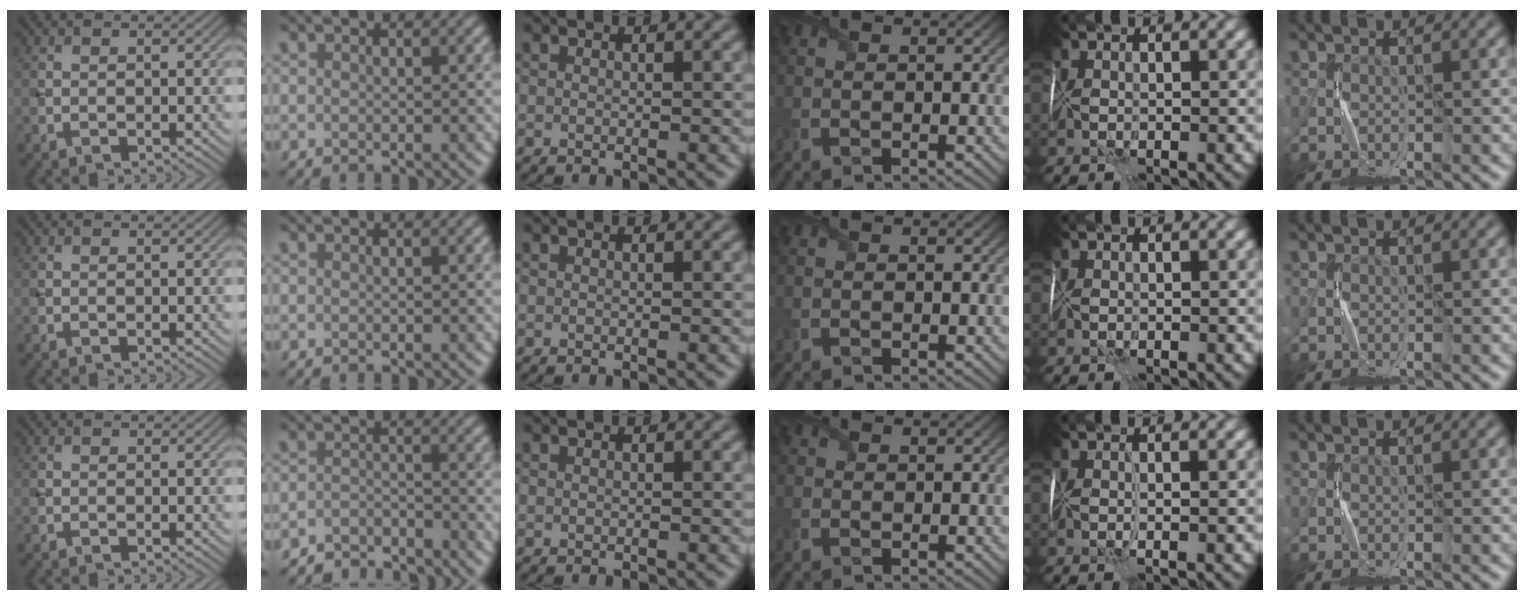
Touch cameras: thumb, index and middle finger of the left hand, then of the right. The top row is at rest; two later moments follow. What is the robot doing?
{"motion": "fold", "object": "wrapping paper"}